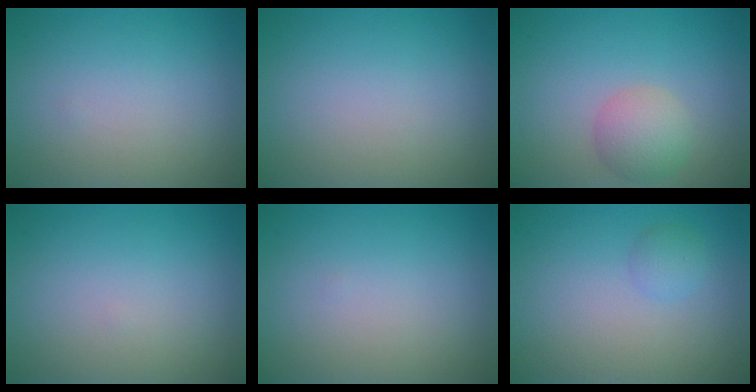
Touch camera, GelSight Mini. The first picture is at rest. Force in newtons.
{"total": 0.0}
{"total": 3.0, "press": 3.0, "slide": 0.2}
{"total": 0.0}
{"total": 0.0}
{"total": 1.2, "press": 1.2, "slide": 0.1}